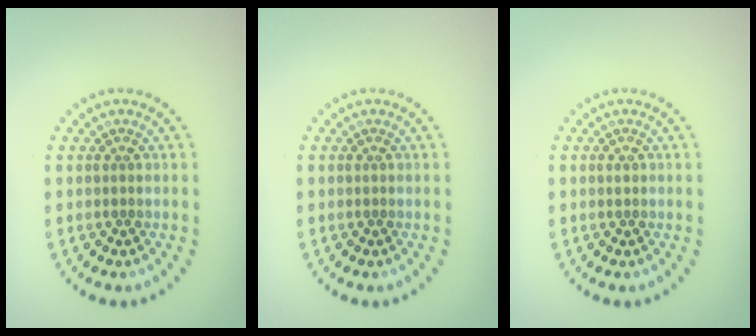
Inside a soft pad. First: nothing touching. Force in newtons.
{"total": 0.0}
{"total": 0.7, "press": 0.7, "slide": 0.1}